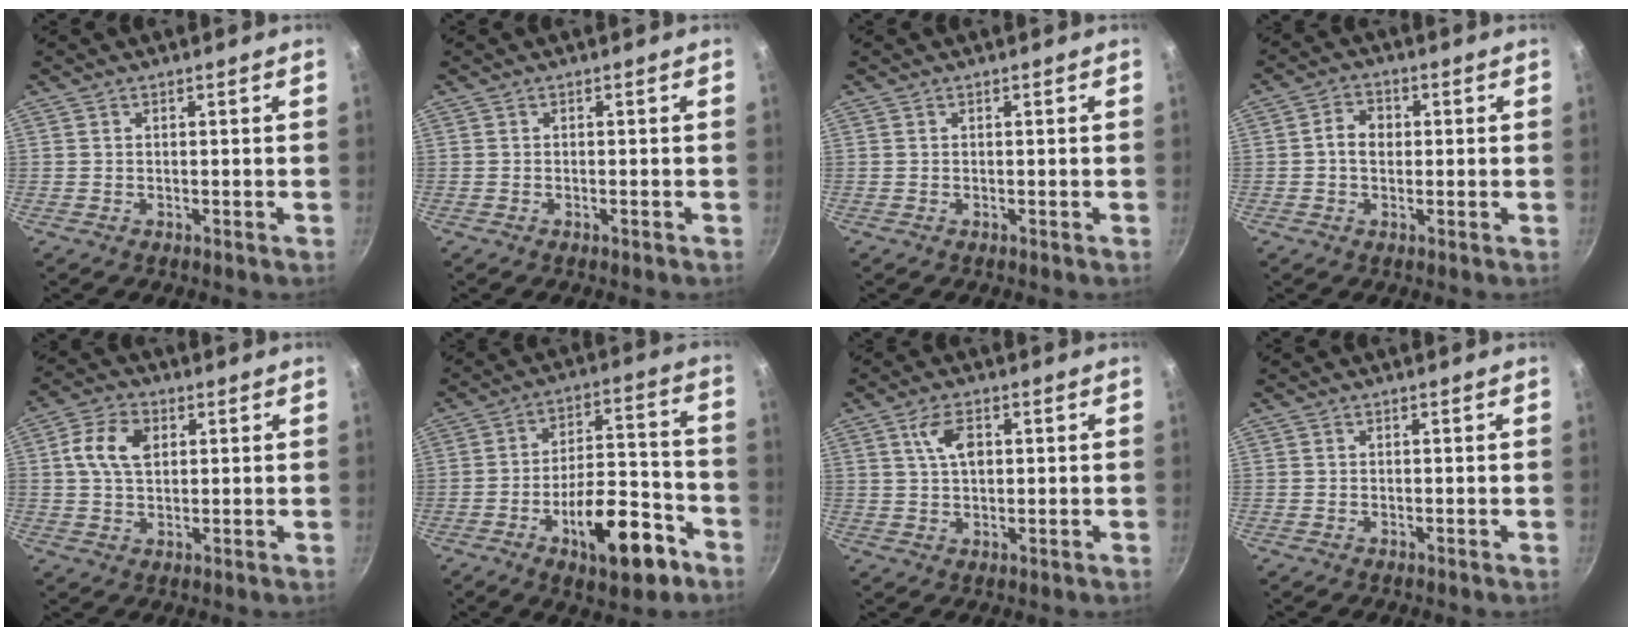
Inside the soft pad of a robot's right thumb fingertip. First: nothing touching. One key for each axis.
{"total": 0.6, "fx": -0.3, "fy": 0.2, "fz": 0.5, "tx": -0.010, "ty": 0.003, "tz": -0.006}
{"total": 0.0}
{"total": 4.6, "fx": 0.2, "fy": 3.6, "fz": 2.9, "tx": -0.033, "ty": 0.010, "tz": -0.005}
{"total": 8.3, "fx": 2.0, "fy": 5.4, "fz": 5.9, "tx": -0.103, "ty": 0.010, "tz": 0.029}
{"total": 16.6, "fx": -8.2, "fy": 7.1, "fz": 12.6, "tx": -0.158, "ty": 0.067, "tz": -0.116}
{"total": 5.6, "fx": 1.6, "fy": 3.0, "fz": 4.5, "tx": -0.073, "ty": 0.002, "tz": 0.027}
{"total": 0.0}